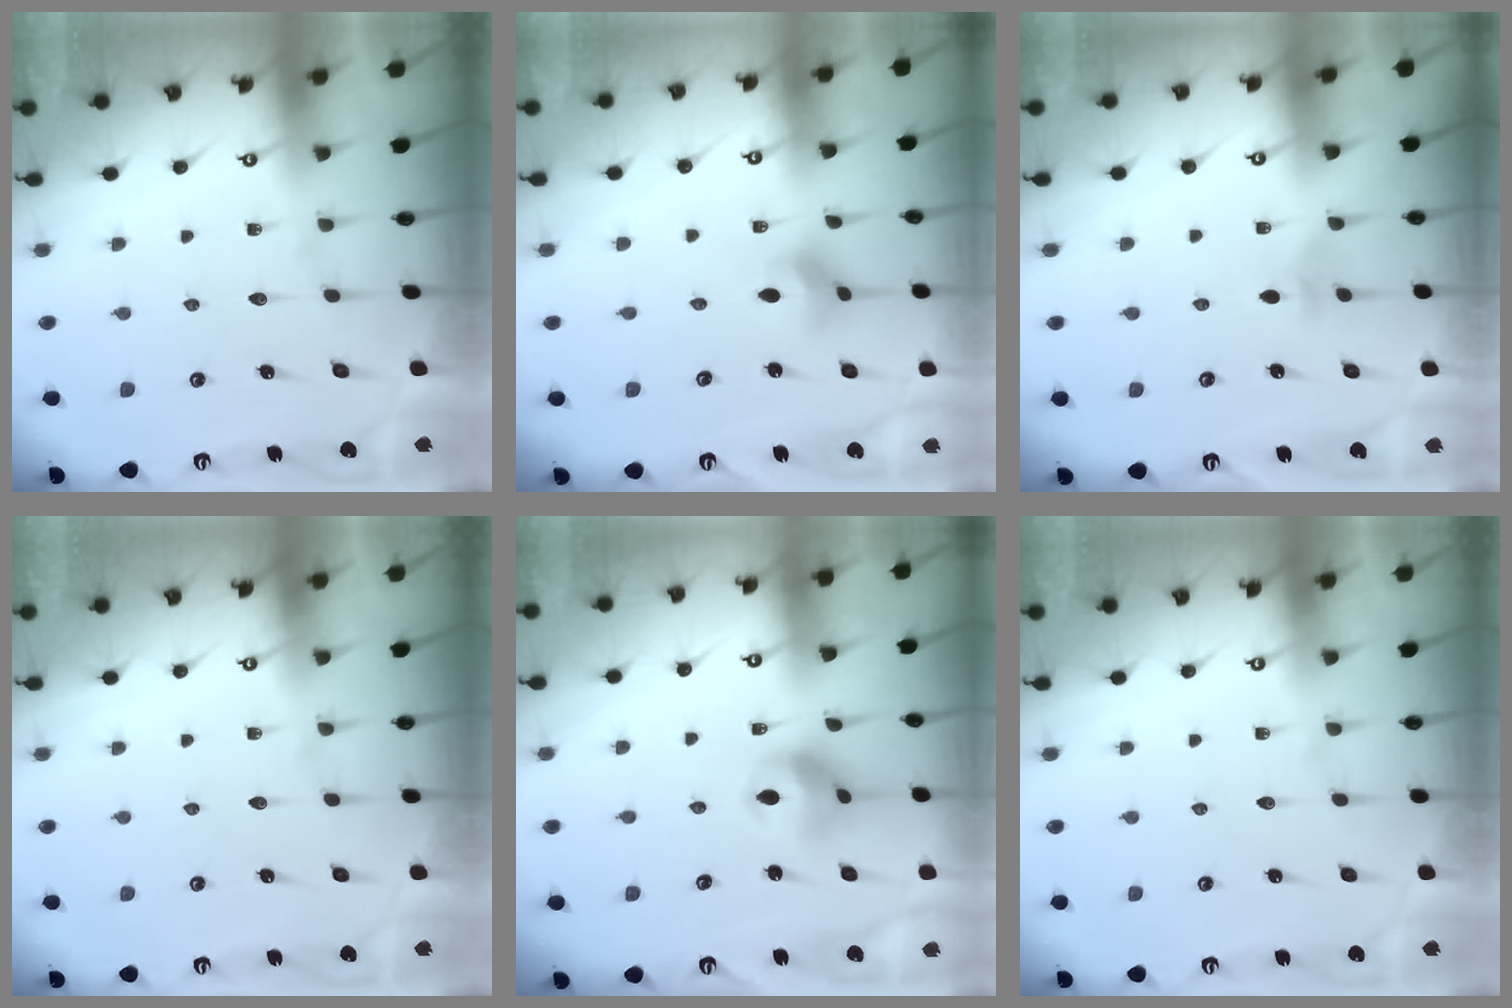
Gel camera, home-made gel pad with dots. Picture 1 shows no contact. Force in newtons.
{"total": 3.3, "press": 3.3, "slide": 0.3}
{"total": 2.9, "press": 2.8, "slide": 0.8}
{"total": 0.0}
{"total": 8.2, "press": 8.2, "slide": 0.6}
{"total": 0.0}